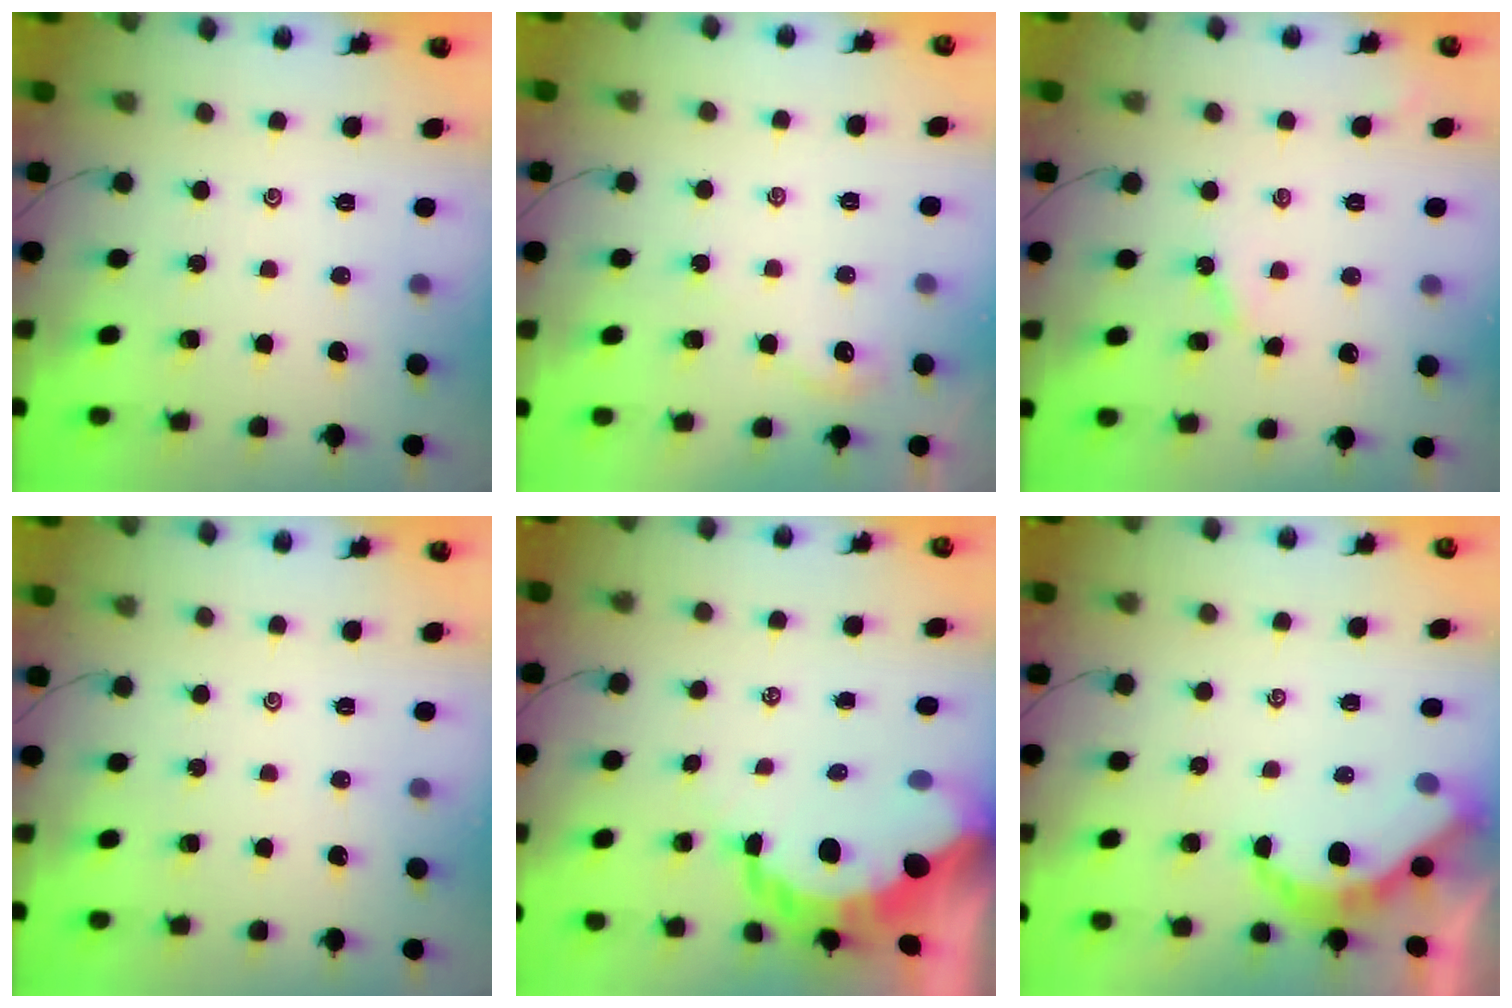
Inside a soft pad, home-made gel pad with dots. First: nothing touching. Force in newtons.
{"total": 1.9, "press": 1.9, "slide": 0.4}
{"total": 3.9, "press": 3.8, "slide": 0.6}
{"total": 0.0}
{"total": 12.6, "press": 12.5, "slide": 1.4}
{"total": 5.5, "press": 5.5, "slide": 0.4}